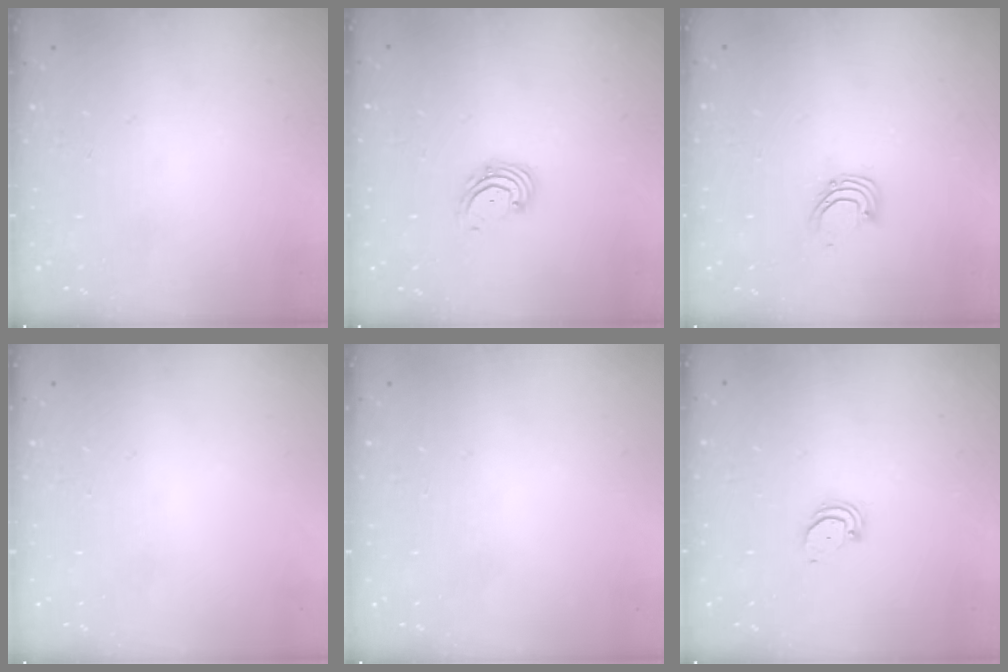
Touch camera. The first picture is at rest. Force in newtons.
{"total": 2.7, "press": 2.7, "slide": 0.6}
{"total": 2.9, "press": 2.9, "slide": 0.3}
{"total": 0.0}
{"total": 0.0}
{"total": 2.1, "press": 2.1, "slide": 0.2}